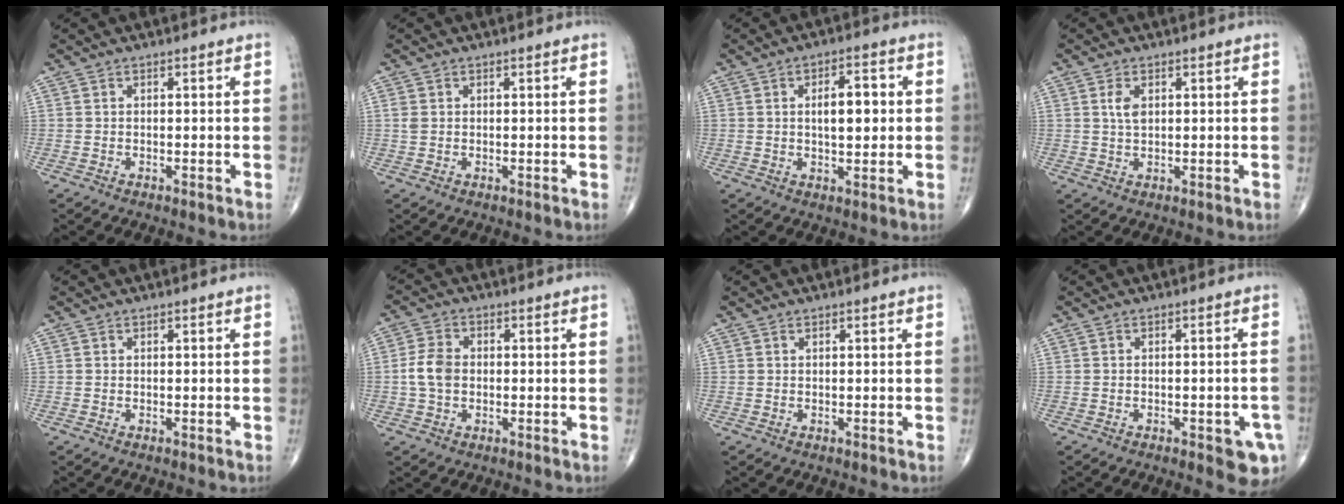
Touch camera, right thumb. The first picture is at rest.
{"total": 1.2, "force": [0.2, 0.9, 0.7], "torque": [-0.021, 0.003, 0.007]}
{"total": 7.0, "force": [0.8, 3.2, 6.1], "torque": [-0.079, 0.004, 0.010]}
{"total": 3.0, "force": [0.9, 1.7, 2.3], "torque": [-0.044, -0.001, 0.017]}
{"total": 0.0}
{"total": 5.4, "force": [-0.3, 3.8, 3.8], "torque": [-0.077, 0.011, -0.011]}
{"total": 0.0}
{"total": 6.0, "force": [-2.5, 2.1, 5.0], "torque": [-0.047, 0.007, -0.025]}